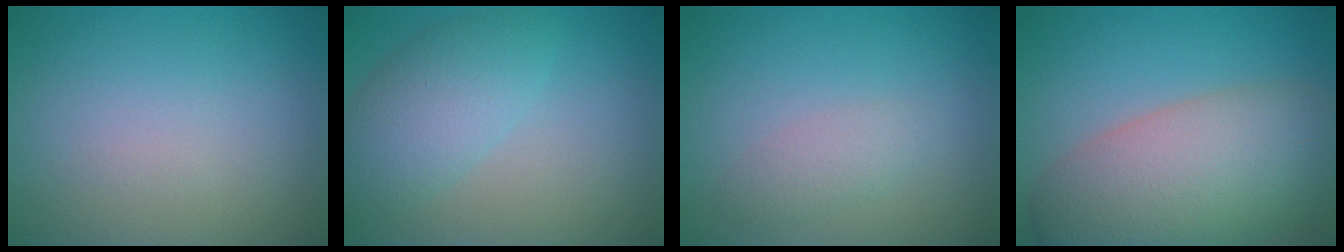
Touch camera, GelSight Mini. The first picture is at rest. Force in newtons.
{"total": 4.5, "press": 4.5, "slide": 0.0}
{"total": 1.6, "press": 1.6, "slide": 0.1}
{"total": 10.3, "press": 10.3, "slide": 0.7}